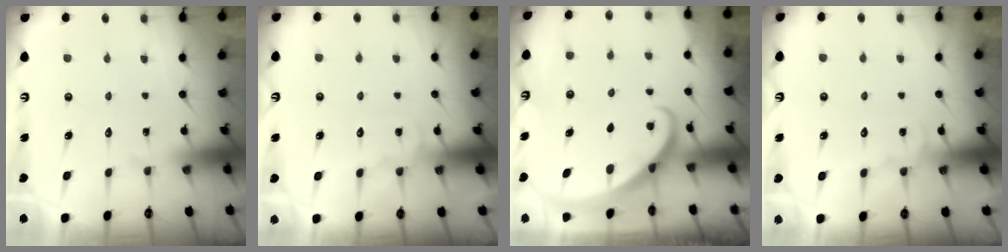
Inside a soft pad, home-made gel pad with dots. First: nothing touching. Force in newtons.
{"total": 6.1, "press": 6.1, "slide": 0.6}
{"total": 2.6, "press": 2.6, "slide": 0.3}
{"total": 6.1, "press": 6.1, "slide": 0.6}